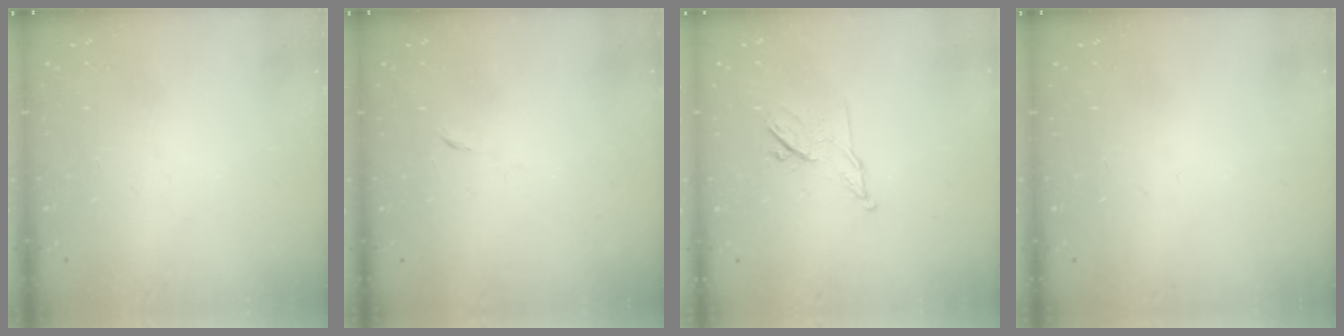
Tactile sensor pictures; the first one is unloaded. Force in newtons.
{"total": 3.9, "press": 3.8, "slide": 0.9}
{"total": 8.1, "press": 8.0, "slide": 1.3}
{"total": 0.0}